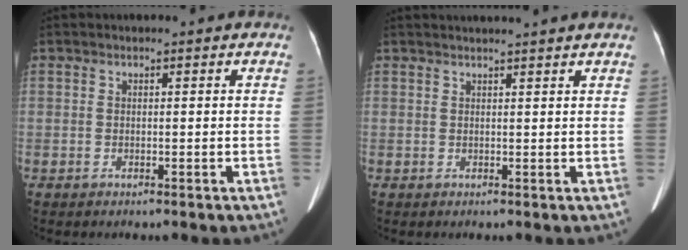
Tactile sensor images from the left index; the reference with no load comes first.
{"total": 5.7, "force": [5.2, -0.7, 2.1], "torque": [-0.024, 0.024, 0.057]}